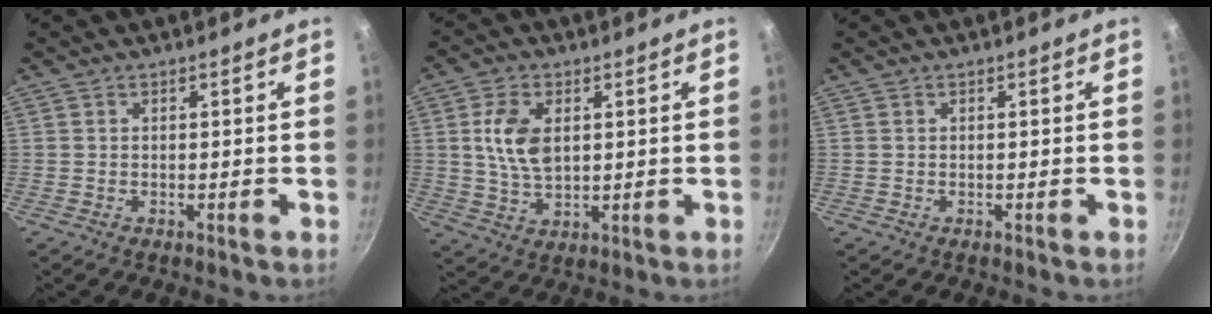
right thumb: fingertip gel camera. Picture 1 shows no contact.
{"total": 8.5, "force": [1.8, 5.1, 6.5], "torque": [-0.115, -0.006, 0.034]}
{"total": 0.0}